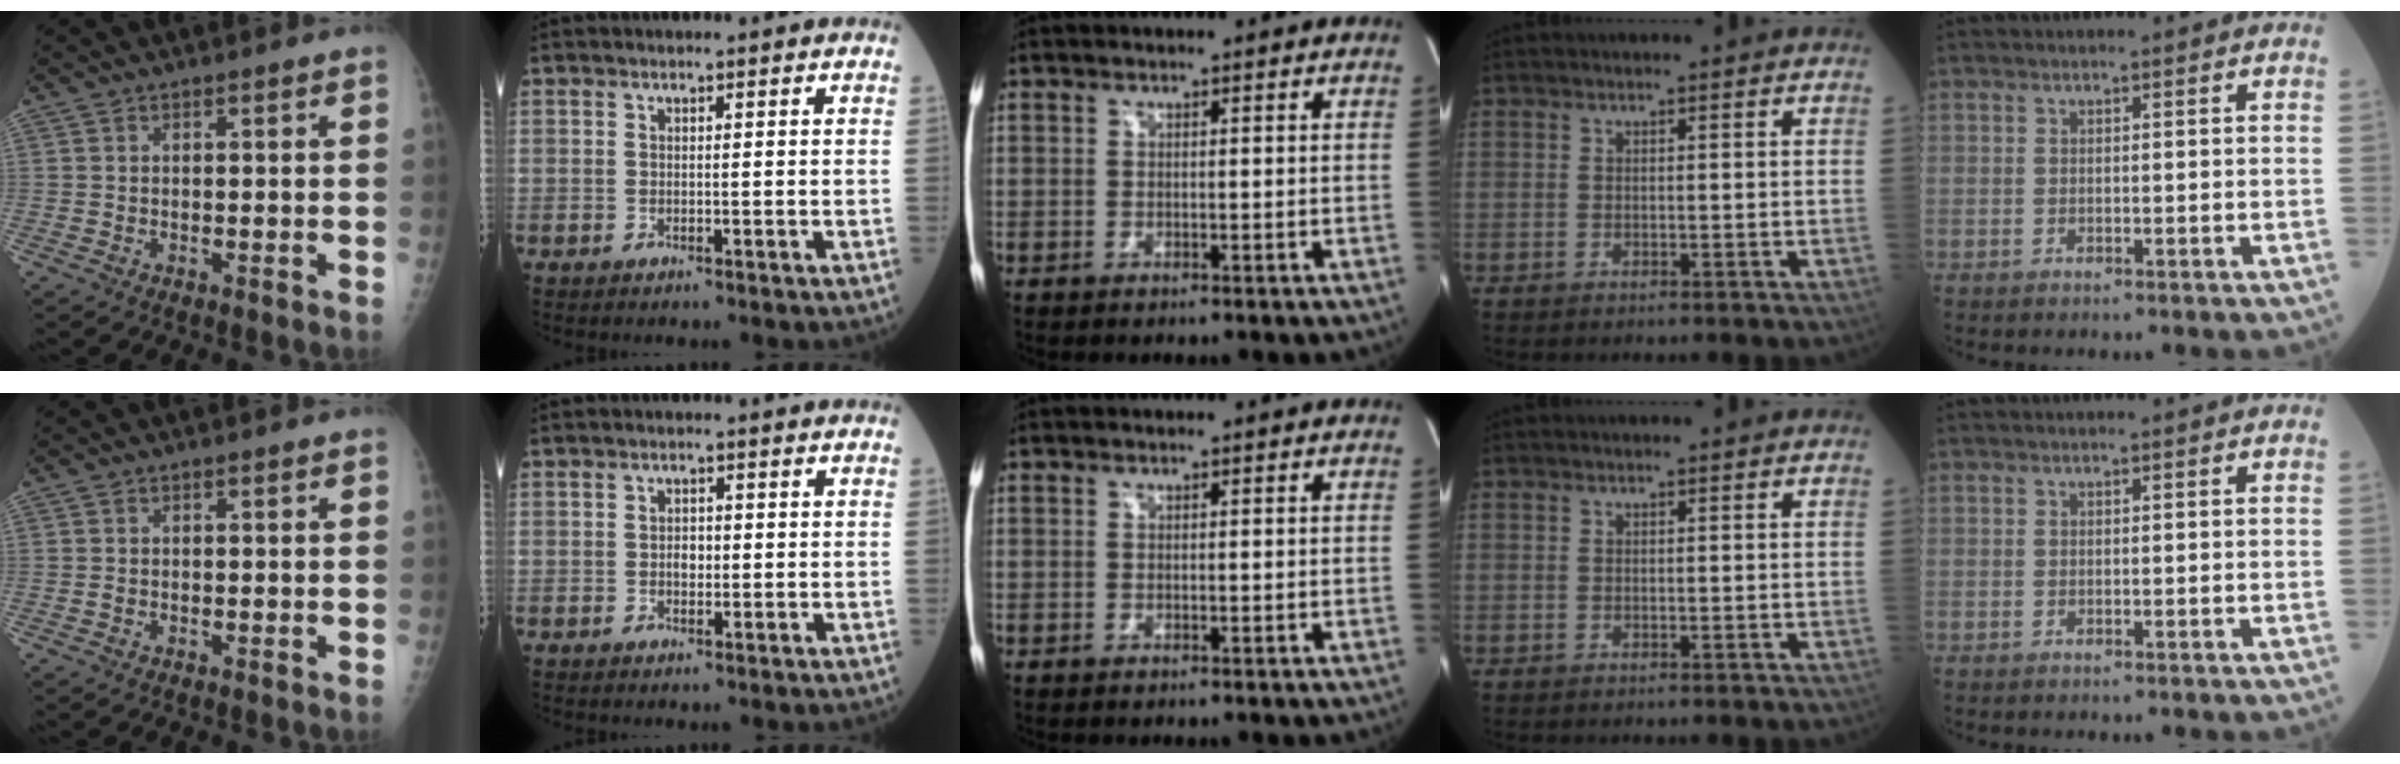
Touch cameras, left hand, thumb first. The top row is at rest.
{"thumb": {"total": 0.6, "force": [0.0, 0.3, 0.5], "torque": [-0.009, 0.001, 0.003]}, "index": {"total": 1.7, "force": [-0.1, 1.1, 1.2], "torque": [-0.020, 0.003, -0.001]}}